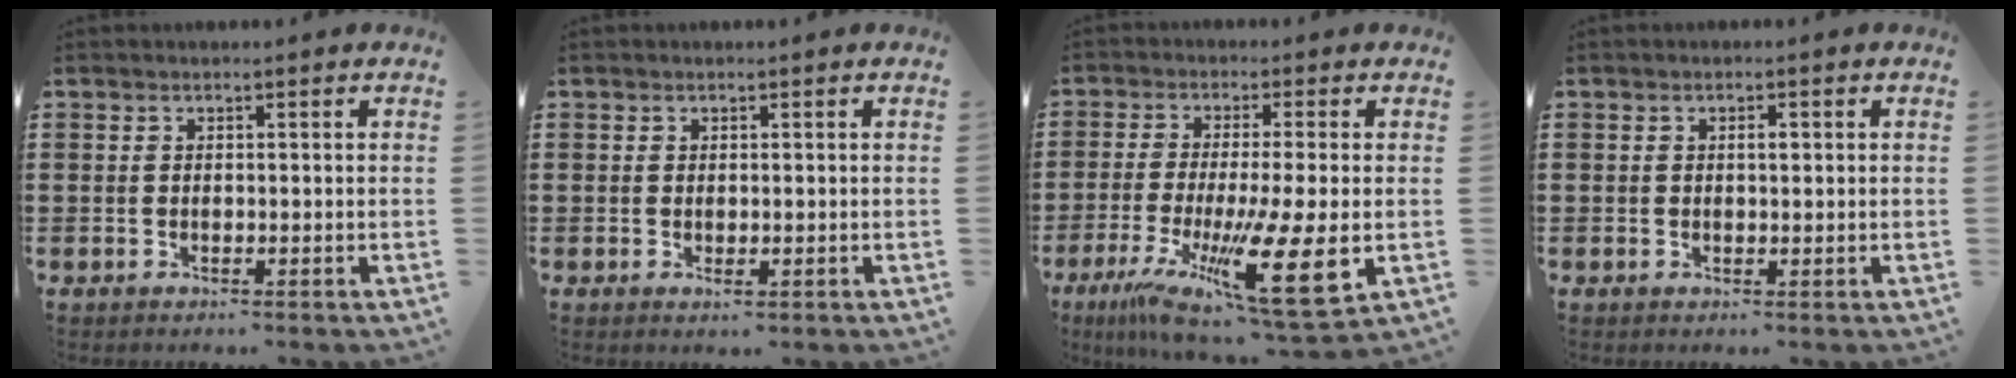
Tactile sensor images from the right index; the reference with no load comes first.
{"total": 0.7, "force": [0.1, 0.2, 0.6], "torque": [-0.013, 0.001, 0.002]}
{"total": 15.4, "force": [-4.7, 2.4, 14.4], "torque": [-0.265, -0.017, -0.069]}
{"total": 1.3, "force": [0.2, 0.5, 1.1], "torque": [-0.023, 0.003, 0.003]}